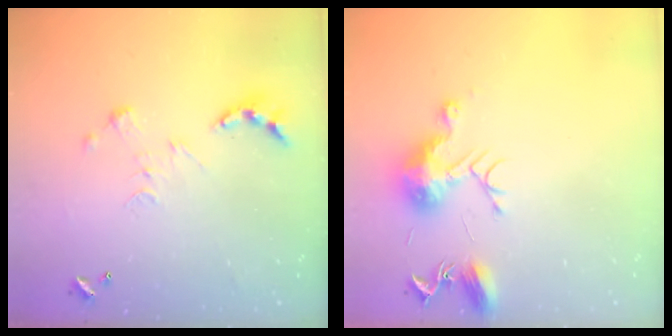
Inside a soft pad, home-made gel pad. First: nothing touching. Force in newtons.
{"total": 9.6, "press": 9.6, "slide": 0.4}